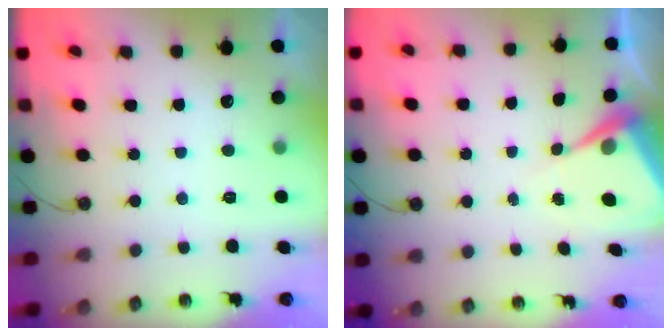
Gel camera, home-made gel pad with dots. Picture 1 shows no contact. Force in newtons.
{"total": 6.5, "press": 6.5, "slide": 0.3}